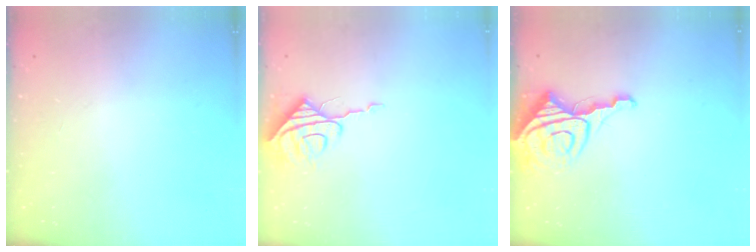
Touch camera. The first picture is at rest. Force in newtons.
{"total": 7.9, "press": 7.9, "slide": 0.6}
{"total": 10.4, "press": 10.3, "slide": 1.1}